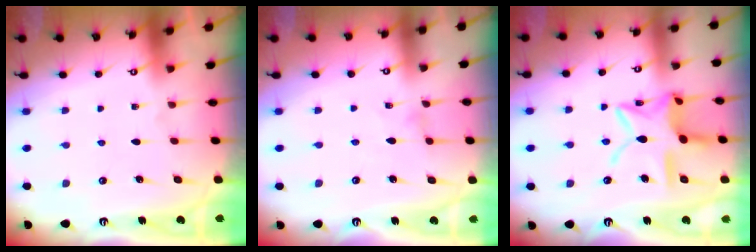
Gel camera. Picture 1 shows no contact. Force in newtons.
{"total": 0.0}
{"total": 14.2, "press": 14.2, "slide": 1.2}